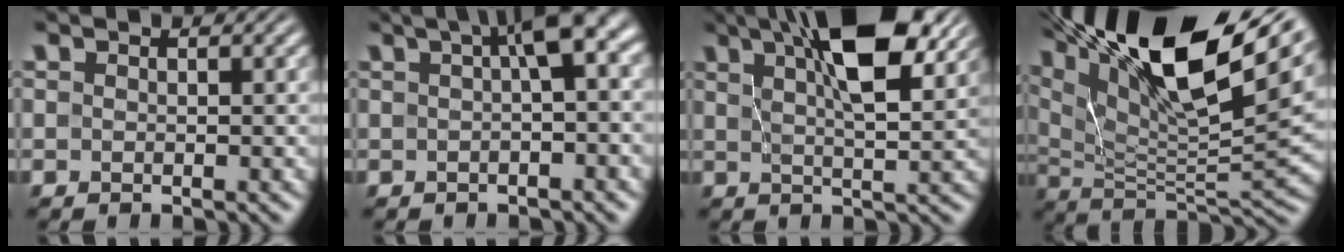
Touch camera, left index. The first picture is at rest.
{"total": 4.7, "force": [1.2, 0.9, 4.5], "torque": [-0.053, 0.025, 0.011]}
{"total": 10.4, "force": [5.2, 3.0, 8.5], "torque": [-0.124, 0.024, 0.071]}
{"total": 17.2, "force": [10.6, 4.9, 12.7], "torque": [-0.243, 0.030, 0.189]}